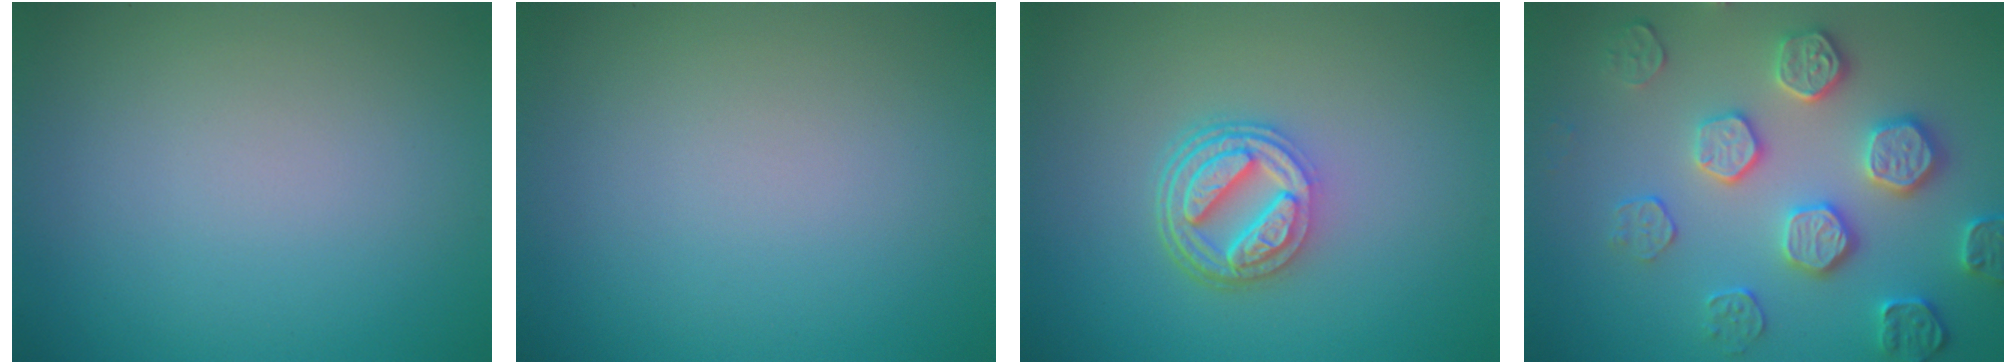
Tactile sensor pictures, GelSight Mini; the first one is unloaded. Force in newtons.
{"total": 0.0}
{"total": 4.8, "press": 3.7, "slide": 3.1}
{"total": 4.8, "press": 4.5, "slide": 1.5}